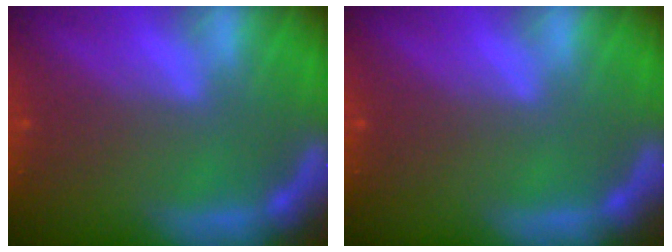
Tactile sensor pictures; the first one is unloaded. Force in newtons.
{"total": 0.0}